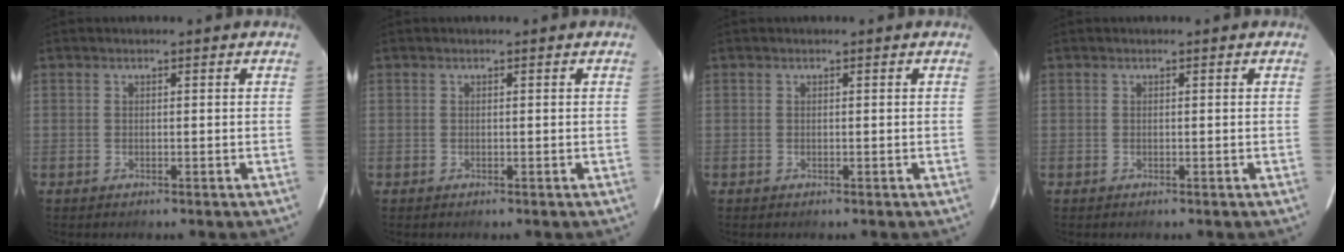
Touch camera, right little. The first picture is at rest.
{"total": 0.0}
{"total": 0.0}
{"total": 0.0}